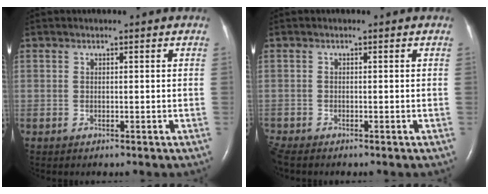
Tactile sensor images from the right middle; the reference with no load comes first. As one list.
[{"total": 1.6, "force": [-1.5, 0.2, 0.5], "torque": [-0.017, -0.007, -0.028]}]